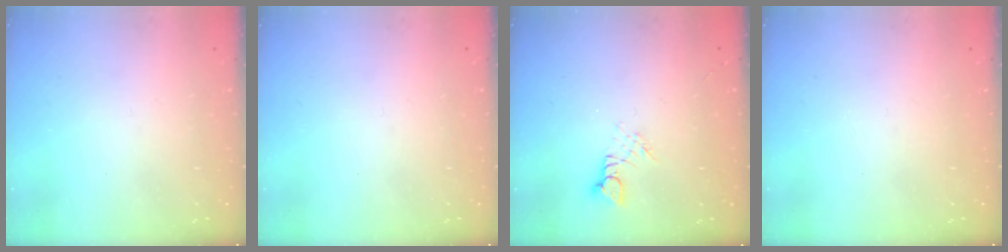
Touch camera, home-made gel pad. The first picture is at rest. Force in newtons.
{"total": 0.0}
{"total": 3.0, "press": 3.0, "slide": 0.2}
{"total": 0.0}